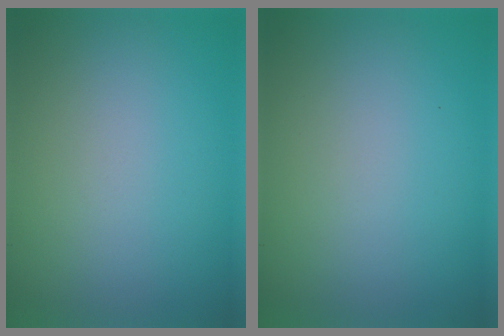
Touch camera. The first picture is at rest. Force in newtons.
{"total": 0.0}